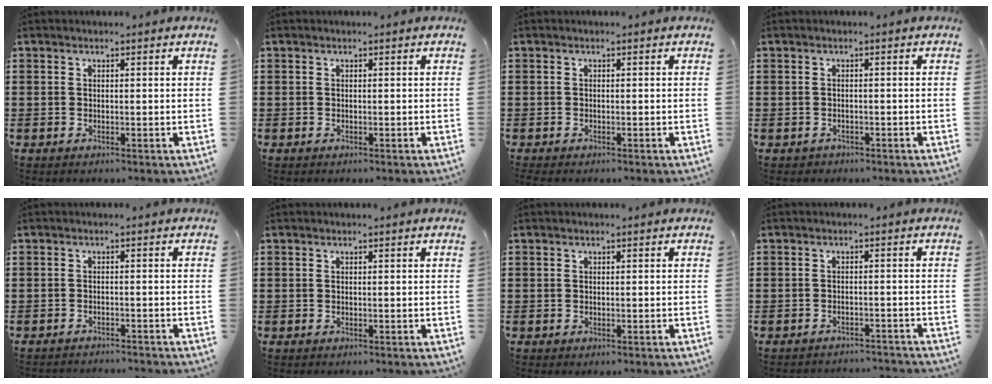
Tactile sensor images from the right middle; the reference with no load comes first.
{"total": 0.0}
{"total": 0.0}
{"total": 0.5, "force": [-0.4, 0.3, -0.1], "torque": [0.000, 0.004, -0.012]}
{"total": 1.3, "force": [-1.3, 0.0, 0.0], "torque": [-0.003, 0.002, -0.027]}
{"total": 0.0}
{"total": 0.0}
{"total": 2.1, "force": [-2.1, 0.2, -0.1], "torque": [-0.003, 0.002, -0.046]}